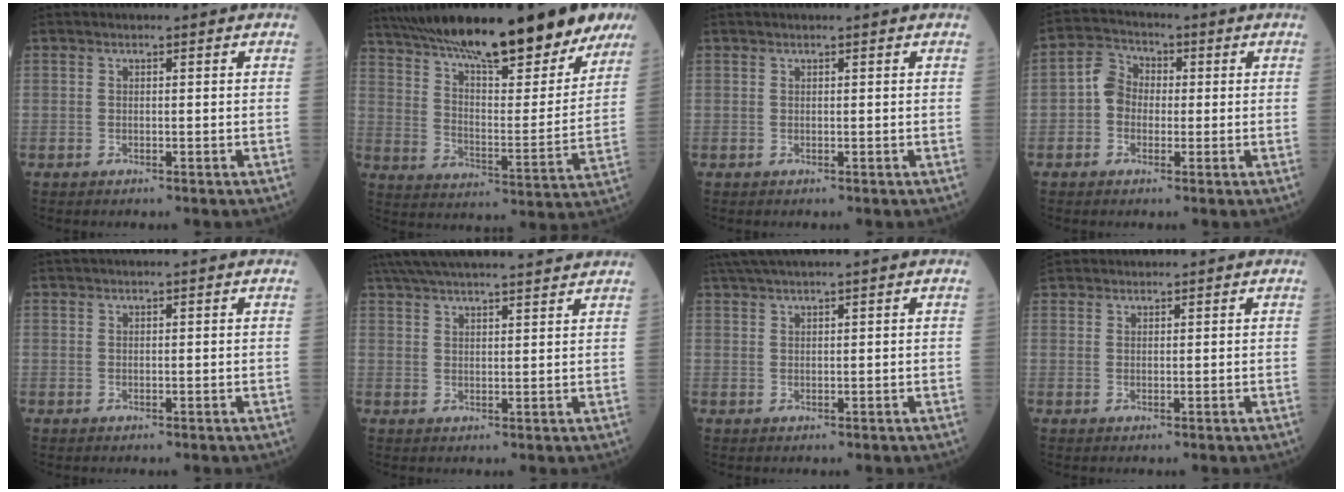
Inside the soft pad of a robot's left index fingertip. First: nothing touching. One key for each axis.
{"total": 30.5, "fx": 23.0, "fy": 6.8, "fz": 18.9, "tx": -0.301, "ty": 0.015, "tz": 0.323}
{"total": 0.0}
{"total": 4.9, "fx": -0.4, "fy": 4.1, "fz": 2.6, "tx": -0.053, "ty": 0.022, "tz": -0.017}
{"total": 1.5, "fx": 1.3, "fy": -0.2, "fz": 0.7, "tx": -0.013, "ty": 0.019, "tz": 0.028}
{"total": 18.5, "fx": 16.8, "fy": 1.4, "fz": 7.8, "tx": -0.139, "ty": 0.041, "tz": 0.245}
{"total": 4.2, "fx": 3.5, "fy": -0.9, "fz": 2.2, "tx": -0.043, "ty": 0.025, "tz": 0.070}
{"total": 3.9, "fx": 3.7, "fy": 1.0, "fz": 0.7, "tx": -0.013, "ty": 0.037, "tz": 0.066}